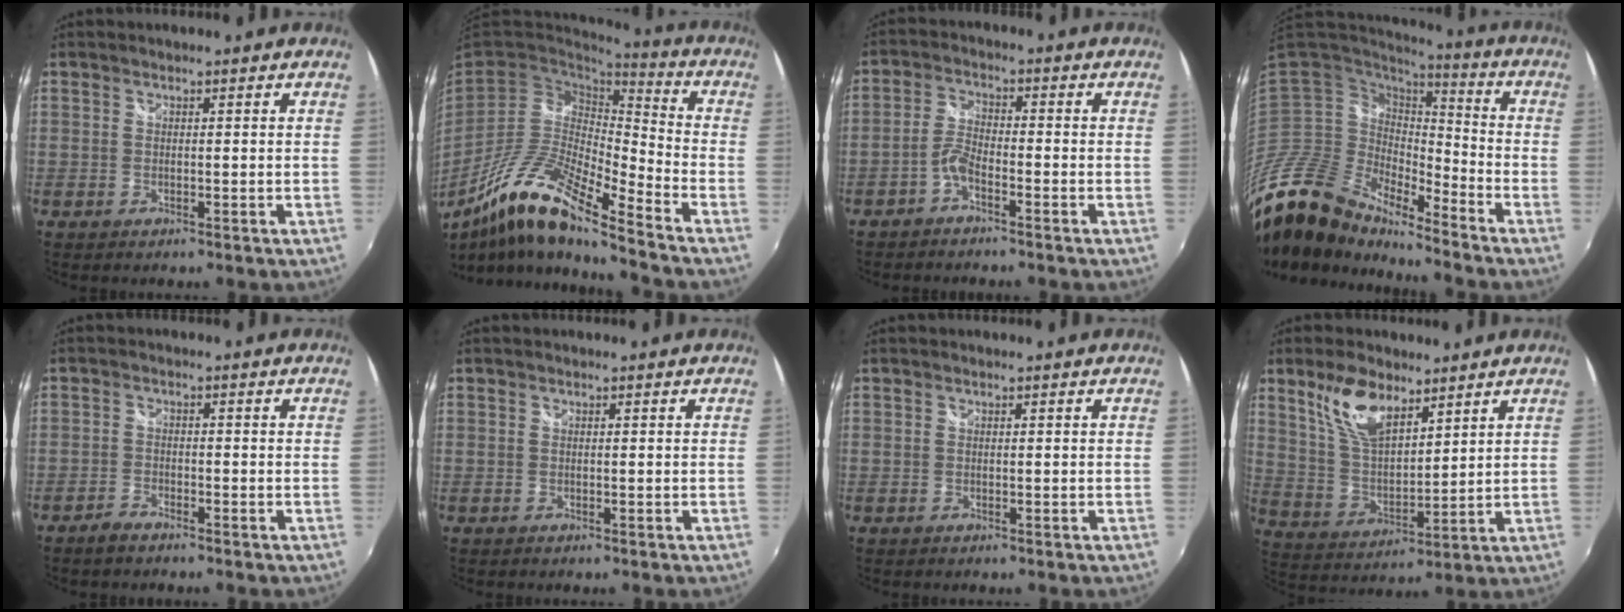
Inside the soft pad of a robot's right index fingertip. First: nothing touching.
{"total": 17.3, "force": [-11.1, 2.8, 12.9], "torque": [-0.236, -0.029, -0.224]}
{"total": 3.2, "force": [-2.4, 0.8, 2.0], "torque": [-0.055, 0.011, -0.050]}
{"total": 17.6, "force": [-15.1, 5.6, 7.1], "torque": [-0.148, -0.022, -0.297]}
{"total": 2.6, "force": [-2.3, 0.8, 0.9], "torque": [-0.034, -0.001, -0.046]}
{"total": 0.0}
{"total": 0.0}
{"total": 11.6, "force": [7.2, 5.3, 7.3], "torque": [-0.142, 0.011, 0.148]}